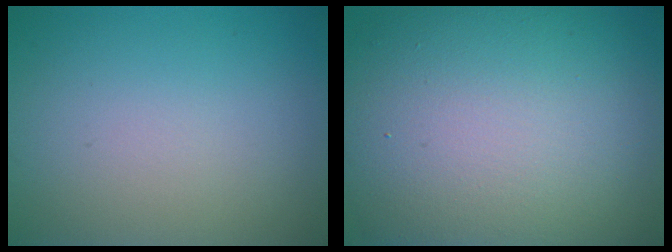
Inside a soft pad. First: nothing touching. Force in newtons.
{"total": 17.2, "press": 17.2, "slide": 1.1}